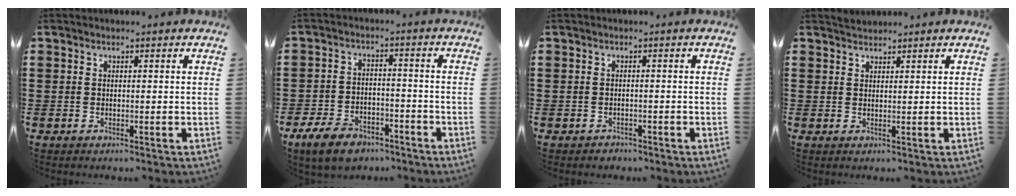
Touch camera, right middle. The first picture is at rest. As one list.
[{"total": 6.9, "force": [-5.5, 2.6, 3.2], "torque": [-0.070, 0.007, -0.105]}, {"total": 0.8, "force": [-0.8, 0.2, -0.1], "torque": [-0.001, -0.001, -0.018]}, {"total": 1.5, "force": [1.5, 0.3, -0.1], "torque": [-0.004, 0.004, 0.030]}]